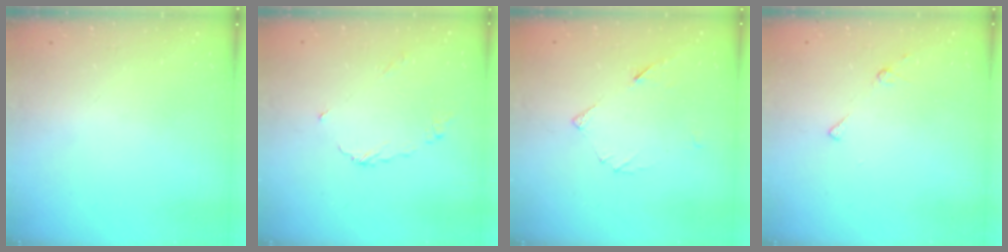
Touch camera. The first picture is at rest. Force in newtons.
{"total": 6.5, "press": 6.5, "slide": 0.7}
{"total": 6.3, "press": 6.2, "slide": 0.8}
{"total": 5.4, "press": 5.3, "slide": 0.7}